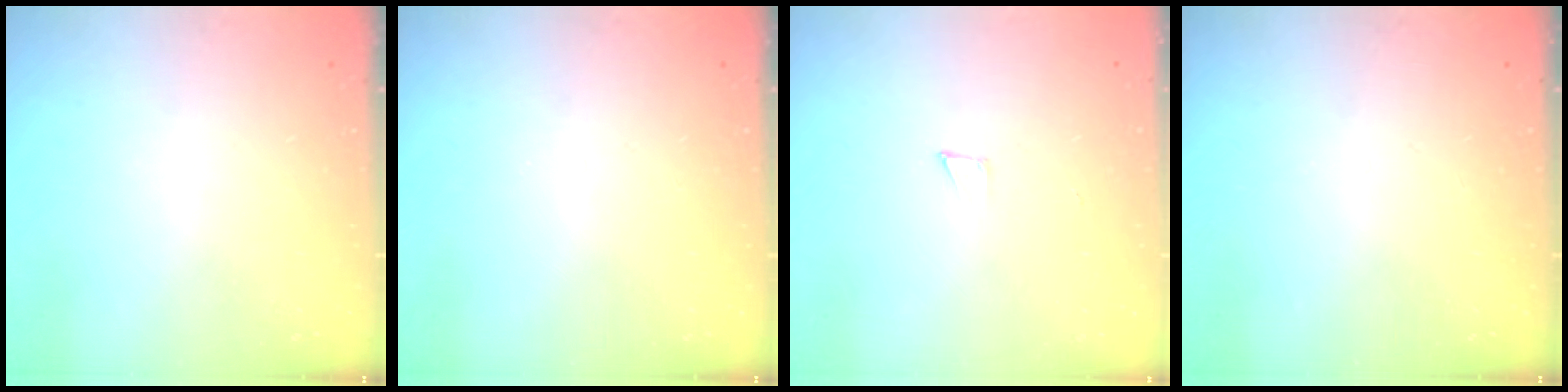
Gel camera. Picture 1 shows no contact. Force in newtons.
{"total": 0.0}
{"total": 3.2, "press": 3.2, "slide": 0.3}
{"total": 0.0}